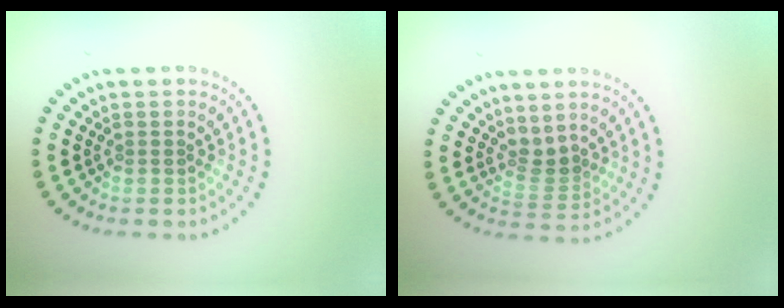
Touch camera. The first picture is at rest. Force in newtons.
{"total": 1.8, "press": 1.4, "slide": 1.2}